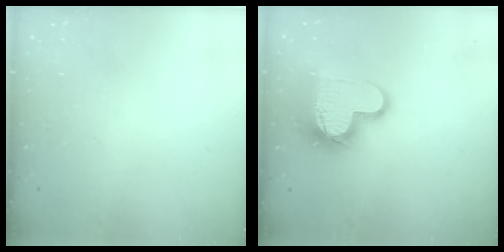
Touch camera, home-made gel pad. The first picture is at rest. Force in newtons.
{"total": 15.8, "press": 15.8, "slide": 1.2}